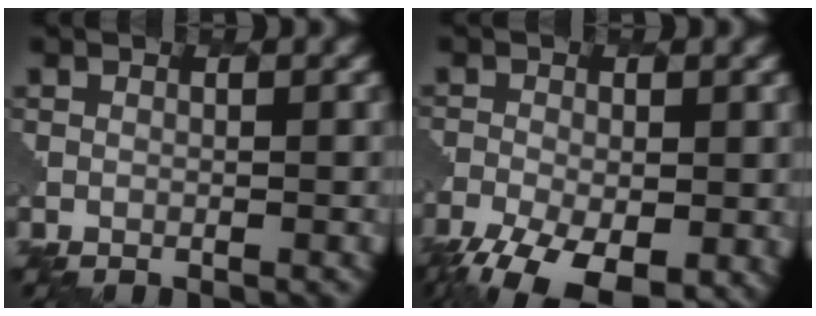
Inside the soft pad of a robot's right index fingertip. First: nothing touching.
{"total": 9.6, "force": [-5.4, 4.5, 6.6], "torque": [-0.132, -0.040, -0.081]}